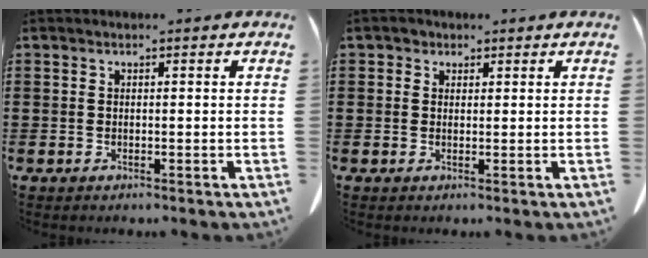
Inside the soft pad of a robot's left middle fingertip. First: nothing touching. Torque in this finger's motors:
{"motor_torque": [-0.20, 0.21, 0.04, 0.00]}